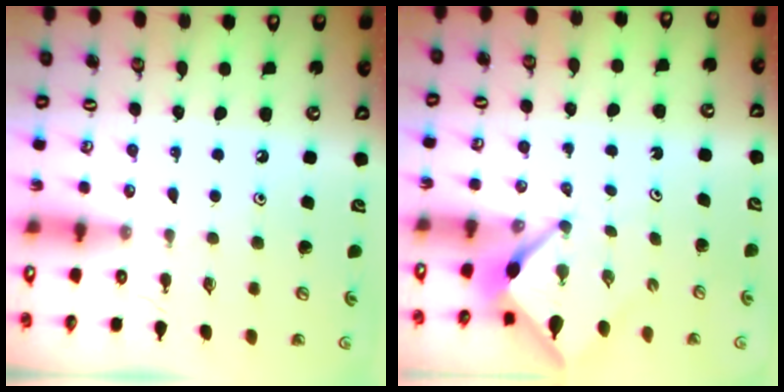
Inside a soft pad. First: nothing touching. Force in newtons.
{"total": 2.9, "press": 2.9, "slide": 0.4}